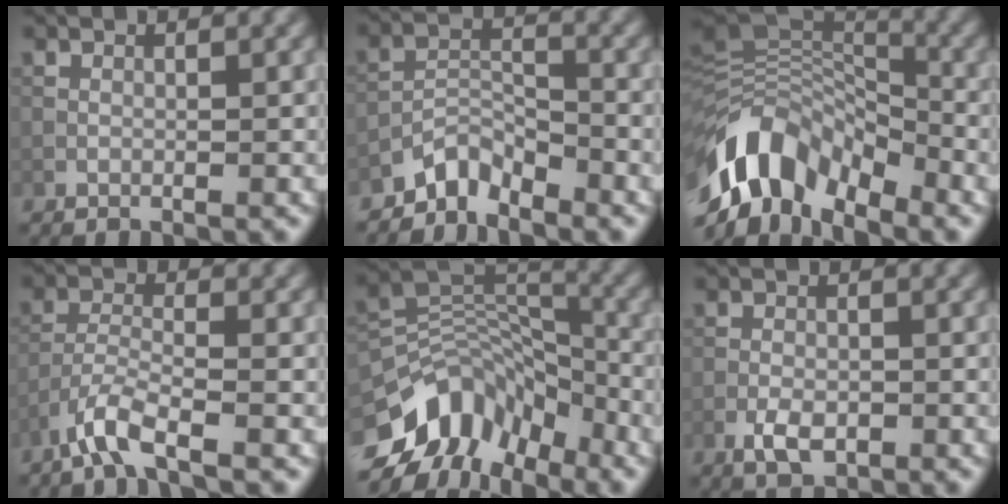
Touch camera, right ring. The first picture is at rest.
{"total": 3.3, "force": [-3.0, 1.0, 0.8], "torque": [-0.009, 0.009, -0.065]}
{"total": 11.4, "force": [-6.2, 6.4, 7.0], "torque": [-0.131, 0.016, -0.128]}
{"total": 3.6, "force": [-2.7, 0.6, 2.3], "torque": [-0.051, 0.000, -0.066]}
{"total": 10.8, "force": [-7.0, 6.5, 5.1], "torque": [-0.083, 0.017, -0.136]}
{"total": 2.7, "force": [-1.3, 1.4, 1.9], "torque": [-0.034, -0.001, -0.025]}